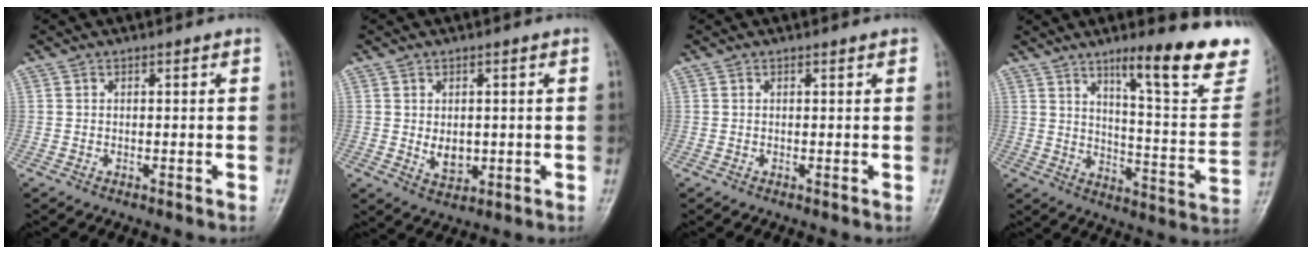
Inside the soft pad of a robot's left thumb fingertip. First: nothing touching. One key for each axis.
{"total": 4.2, "fx": 0.1, "fy": 3.0, "fz": 3.0, "tx": -0.031, "ty": -0.007, "tz": 0.010}
{"total": 0.7, "fx": 0.5, "fy": 0.3, "fz": 0.4, "tx": -0.006, "ty": -0.002, "tz": 0.002}
{"total": 21.0, "fx": 13.7, "fy": 4.1, "fz": 15.4, "tx": -0.167, "ty": -0.074, "tz": 0.200}